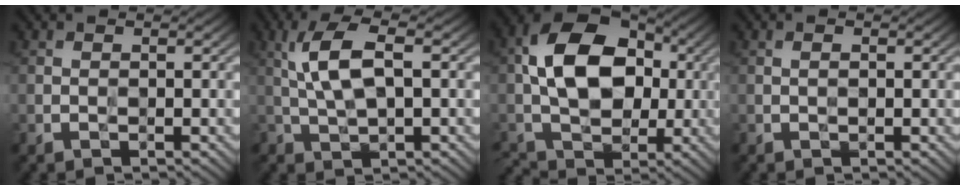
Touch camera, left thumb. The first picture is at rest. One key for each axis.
{"total": 6.2, "fx": 1.1, "fy": 2.5, "fz": 5.6, "tx": -0.127, "ty": 0.009, "tz": 0.021}
{"total": 12.8, "fx": 0.3, "fy": 8.8, "fz": 9.3, "tx": -0.181, "ty": 0.015, "tz": -0.002}
{"total": 0.7, "fx": 0.0, "fy": 0.2, "fz": 0.7, "tx": -0.013, "ty": 0.002, "tz": -0.001}